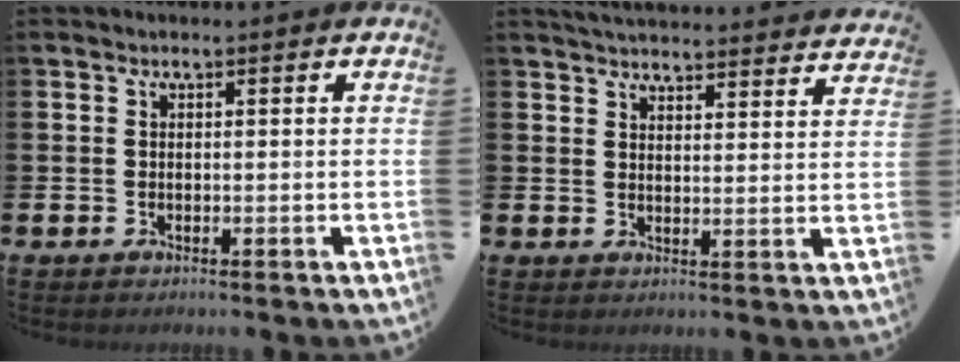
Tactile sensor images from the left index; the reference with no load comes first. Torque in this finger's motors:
{"motor_torque": [0.99, -1.15, 0.39, 0.03]}